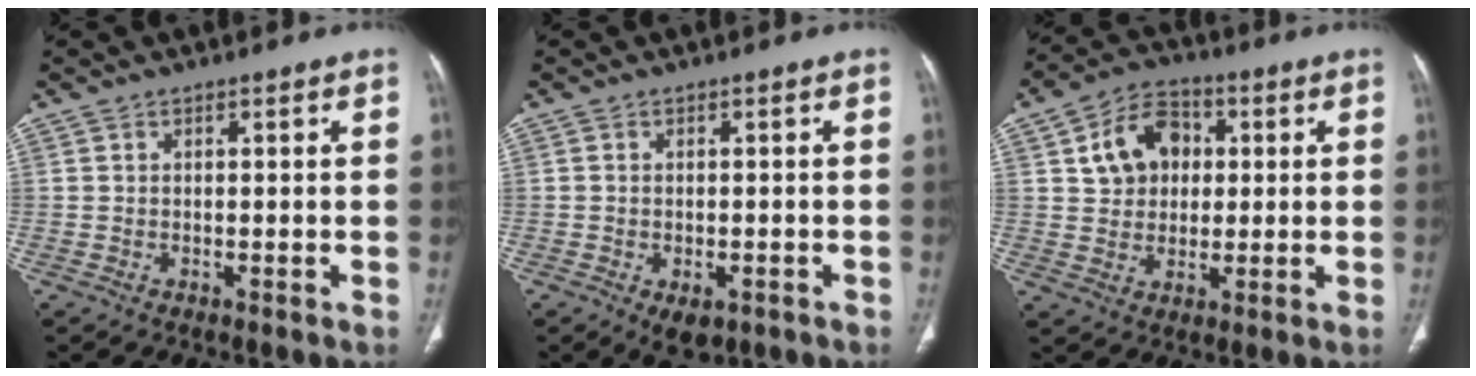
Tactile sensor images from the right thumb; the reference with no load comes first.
{"total": 4.5, "force": [-2.2, 2.6, 2.9], "torque": [-0.039, 0.006, -0.023]}
{"total": 10.6, "force": [2.5, 8.3, 6.1], "torque": [-0.074, 0.006, 0.039]}